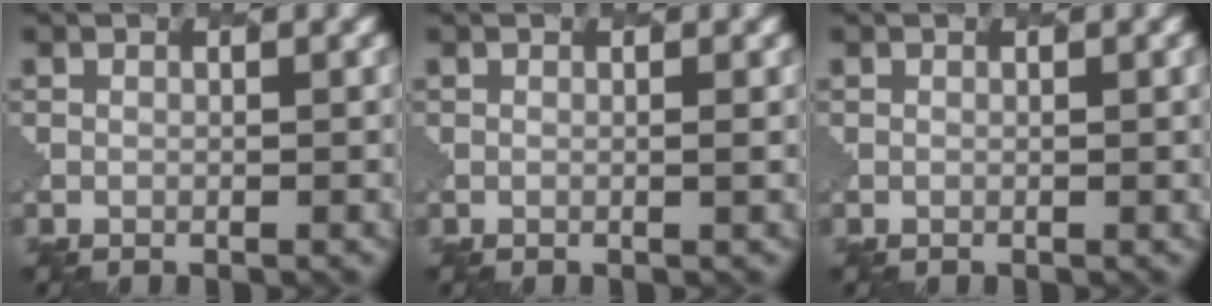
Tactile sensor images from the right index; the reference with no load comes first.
{"total": 0.5, "force": [0.3, 0.2, 0.3], "torque": [0.002, 0.000, -0.002]}
{"total": 0.7, "force": [0.2, 0.2, 0.6], "torque": [-0.002, 0.001, 0.003]}